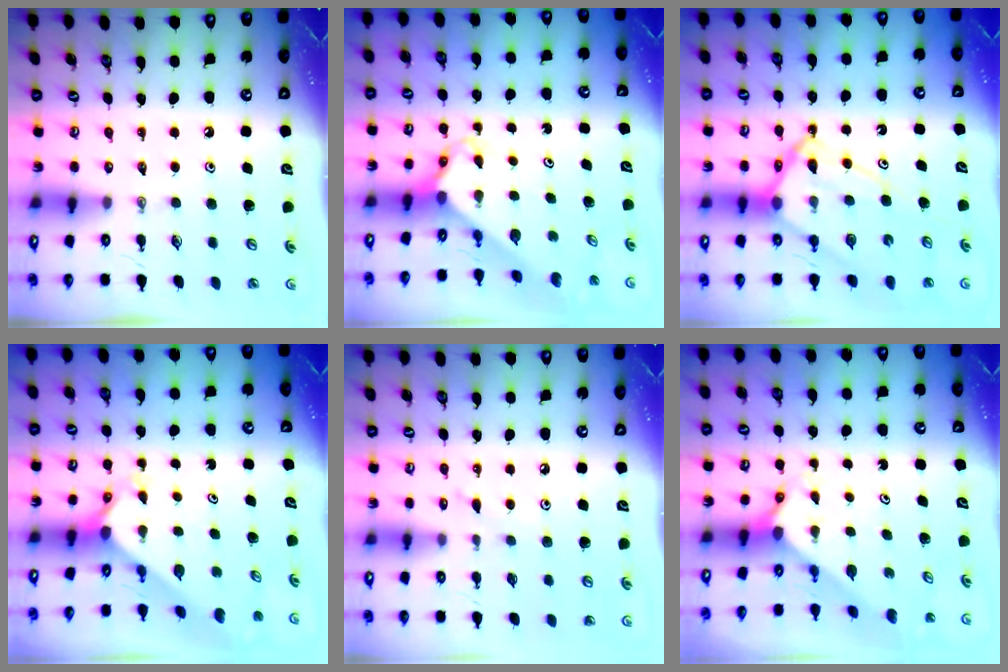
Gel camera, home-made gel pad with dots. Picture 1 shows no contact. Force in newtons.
{"total": 2.8, "press": 2.8, "slide": 0.2}
{"total": 14.9, "press": 14.8, "slide": 1.5}
{"total": 2.4, "press": 2.4, "slide": 0.2}
{"total": 5.4, "press": 5.4, "slide": 0.5}
{"total": 1.6, "press": 1.6, "slide": 0.1}